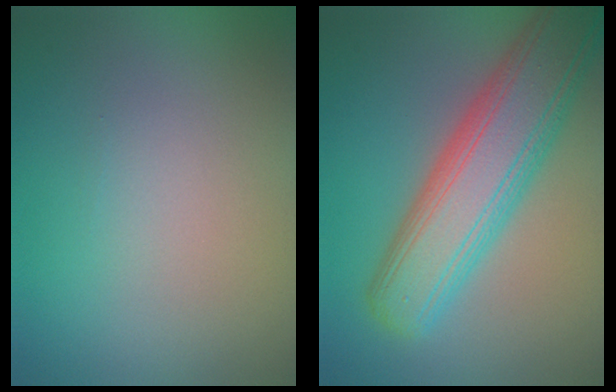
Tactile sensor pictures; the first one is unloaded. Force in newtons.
{"total": 9.1, "press": 9.0, "slide": 0.9}